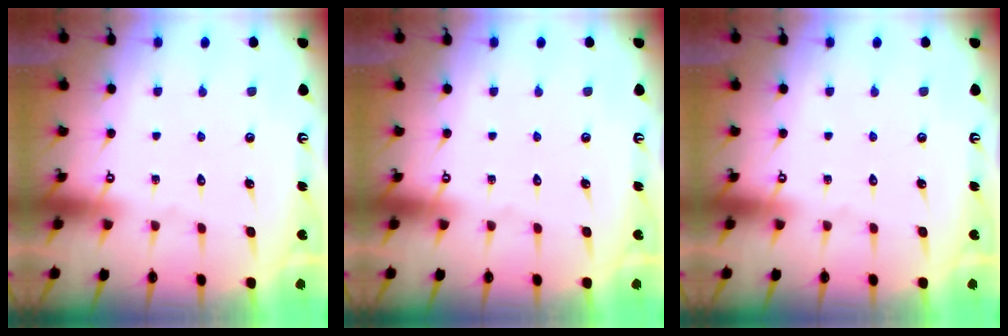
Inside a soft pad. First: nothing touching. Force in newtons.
{"total": 0.0}
{"total": 0.0}